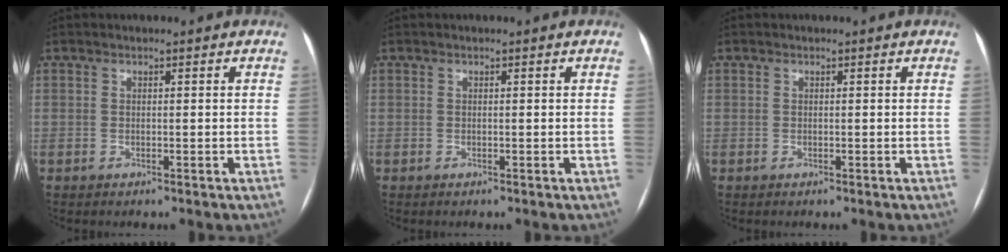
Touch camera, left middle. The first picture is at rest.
{"total": 0.0}
{"total": 0.0}